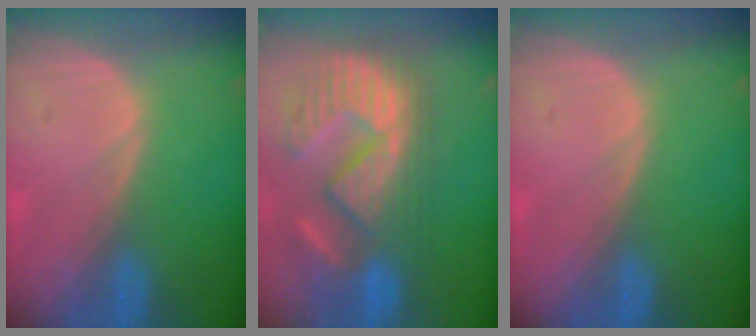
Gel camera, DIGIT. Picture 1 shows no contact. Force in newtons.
{"total": 11.9, "press": 11.2, "slide": 3.7}
{"total": 0.0}